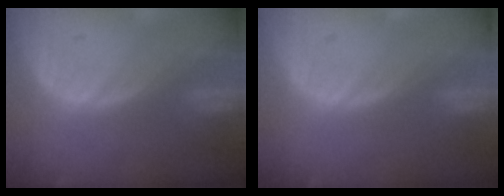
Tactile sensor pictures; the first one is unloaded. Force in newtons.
{"total": 0.0}